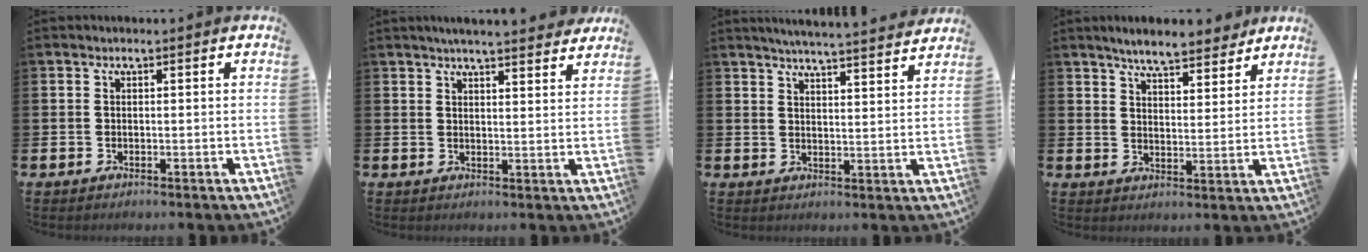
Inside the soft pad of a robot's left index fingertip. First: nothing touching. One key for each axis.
{"total": 4.7, "fx": 4.6, "fy": -0.2, "fz": 0.9, "tx": -0.028, "ty": -0.020, "tz": 0.082}
{"total": 5.3, "fx": 5.2, "fy": -0.6, "fz": 0.8, "tx": -0.029, "ty": -0.032, "tz": 0.091}
{"total": 6.7, "fx": 6.4, "fy": 1.1, "fz": 1.8, "tx": -0.039, "ty": -0.037, "tz": 0.110}